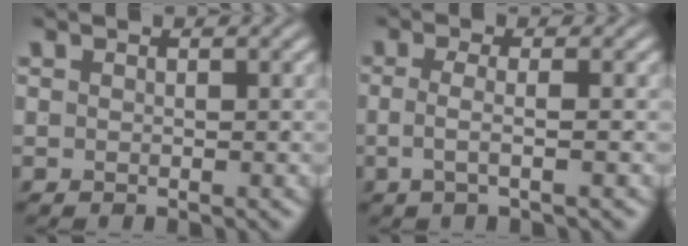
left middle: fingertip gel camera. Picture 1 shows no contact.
{"total": 2.2, "force": [-0.6, -0.3, 2.1], "torque": [-0.038, -0.008, -0.007]}